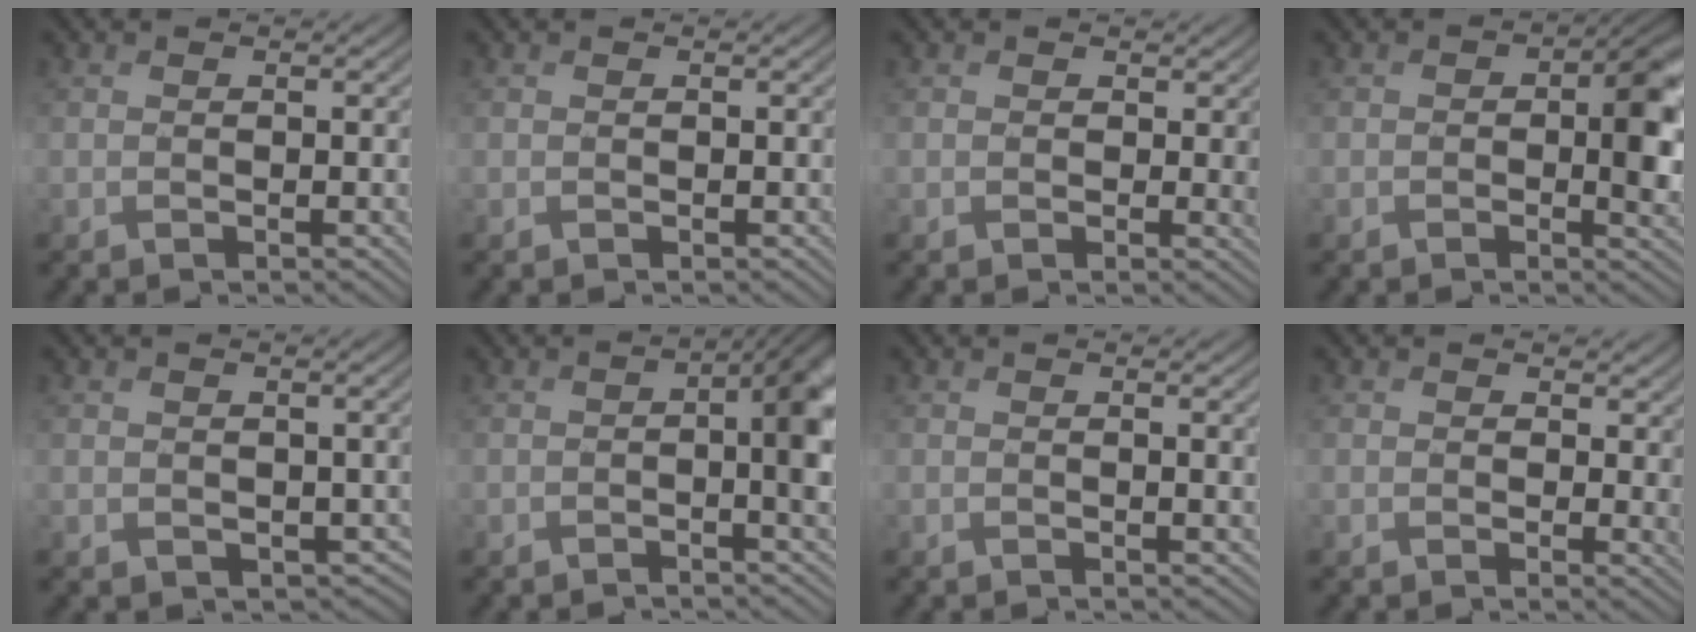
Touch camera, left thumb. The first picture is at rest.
{"total": 0.0}
{"total": 1.7, "force": [0.5, 1.4, 0.7], "torque": [-0.018, -0.005, 0.004]}
{"total": 6.0, "force": [-0.1, 3.6, 4.8], "torque": [-0.056, -0.013, -0.004]}
{"total": 3.2, "force": [0.4, 2.6, 1.8], "torque": [-0.045, -0.020, 0.011]}
{"total": 5.1, "force": [-0.5, 1.5, 4.8], "torque": [-0.060, -0.001, -0.009]}
{"total": 2.6, "force": [0.8, 0.4, 2.4], "torque": [-0.033, 0.003, 0.011]}
{"total": 2.9, "force": [1.2, 1.9, 1.7], "torque": [-0.027, -0.009, 0.019]}